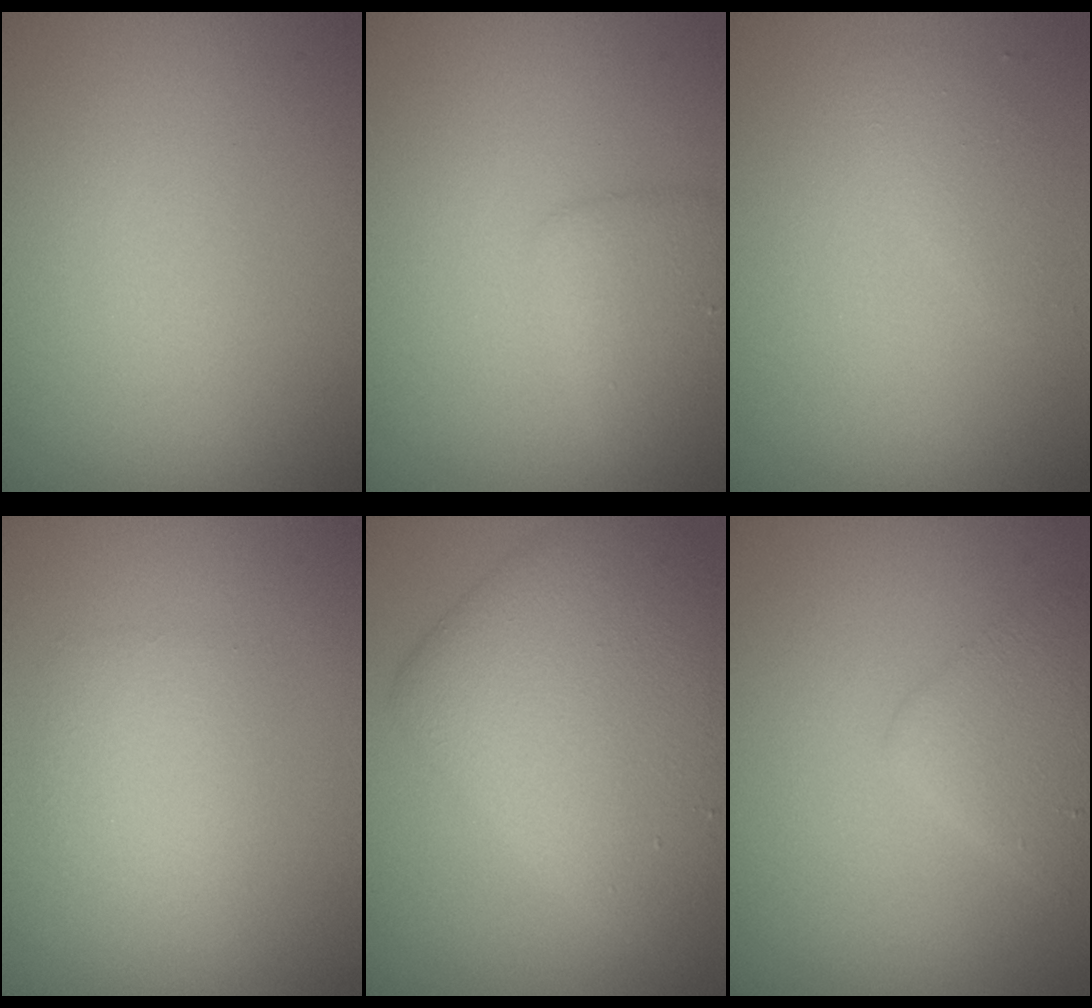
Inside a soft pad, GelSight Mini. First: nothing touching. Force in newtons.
{"total": 2.4, "press": 2.4, "slide": 0.0}
{"total": 1.3, "press": 1.3, "slide": 0.0}
{"total": 1.9, "press": 1.9, "slide": 0.1}
{"total": 8.5, "press": 8.5, "slide": 0.4}
{"total": 2.7, "press": 2.7, "slide": 0.2}